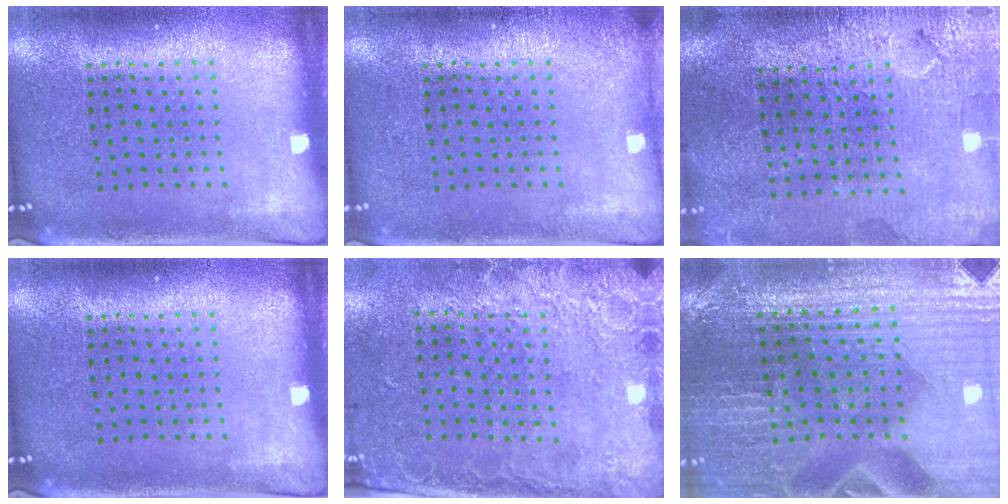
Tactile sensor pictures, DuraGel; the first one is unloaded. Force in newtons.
{"total": 0.9, "press": 0.9, "slide": 0.2}
{"total": 3.6, "press": 3.4, "slide": 1.4}
{"total": 0.0}
{"total": 2.6, "press": 2.0, "slide": 1.7}
{"total": 2.9, "press": 2.8, "slide": 0.3}